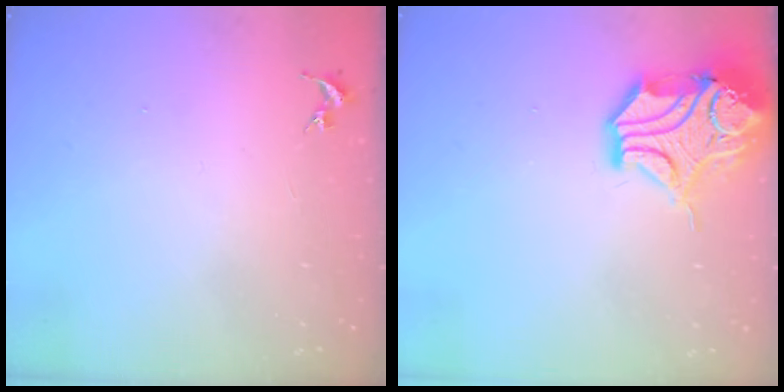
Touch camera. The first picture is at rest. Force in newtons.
{"total": 15.9, "press": 15.8, "slide": 2.3}